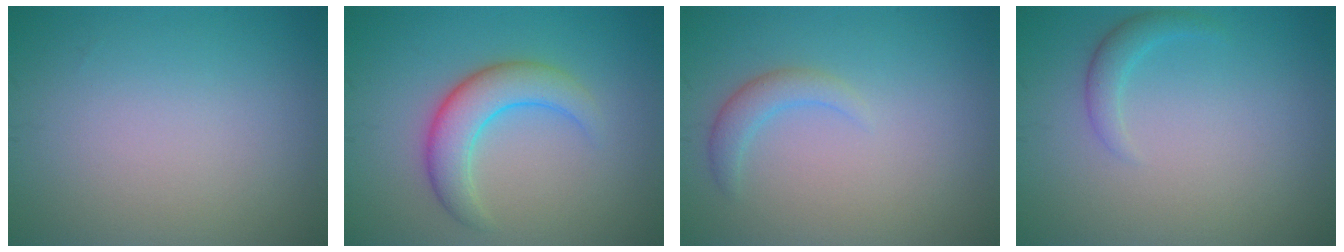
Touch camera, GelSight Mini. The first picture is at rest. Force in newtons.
{"total": 4.5, "press": 4.5, "slide": 0.1}
{"total": 1.9, "press": 1.9, "slide": 0.1}
{"total": 1.5, "press": 1.5, "slide": 0.2}